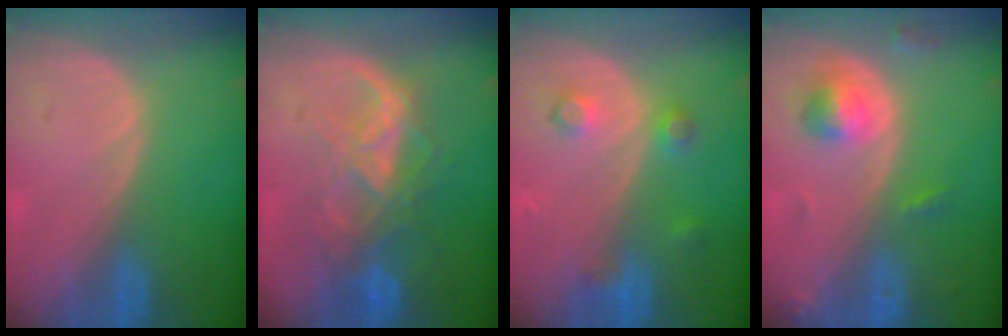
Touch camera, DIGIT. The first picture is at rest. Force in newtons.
{"total": 8.9, "press": 7.5, "slide": 4.8}
{"total": 3.7, "press": 3.4, "slide": 1.4}
{"total": 4.4, "press": 4.4, "slide": 0.6}